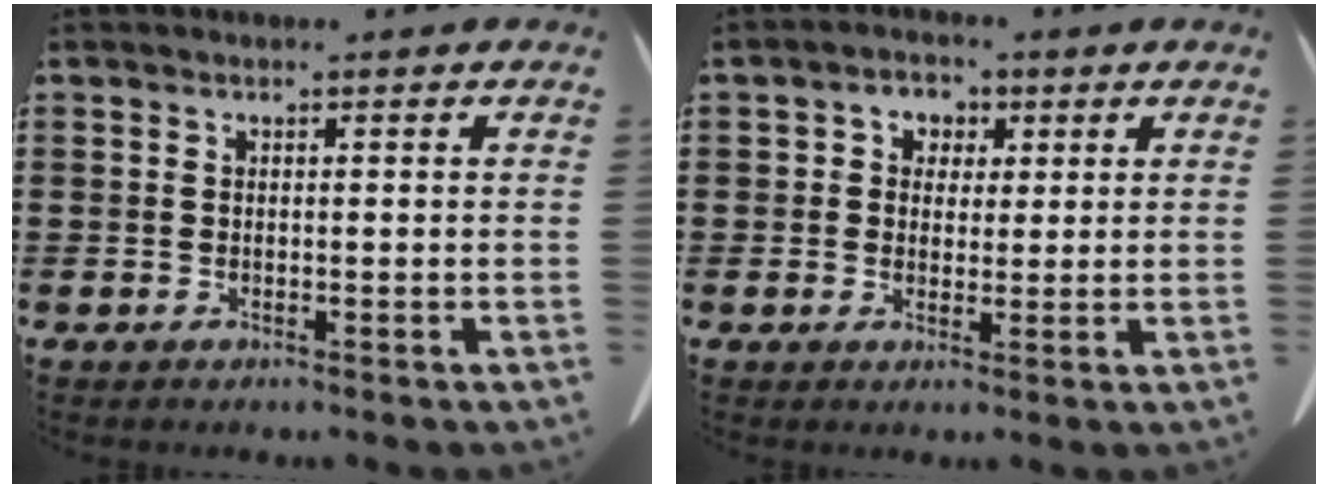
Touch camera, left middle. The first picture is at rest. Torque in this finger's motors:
{"motor_torque": [0.24, 0.23, 0.10, 0.06]}